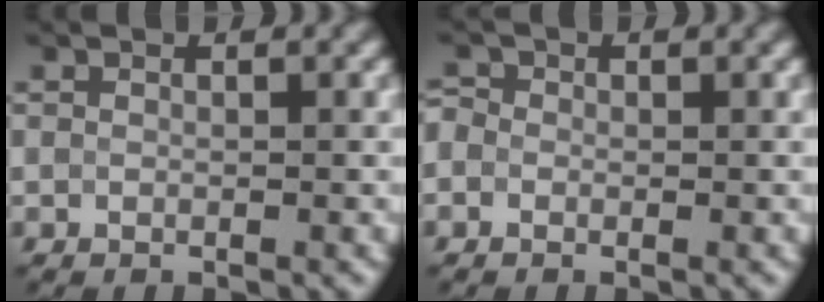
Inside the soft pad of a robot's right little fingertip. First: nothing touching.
{"total": 1.4, "force": [0.1, 1.3, 0.6], "torque": [-0.008, 0.002, -0.015]}